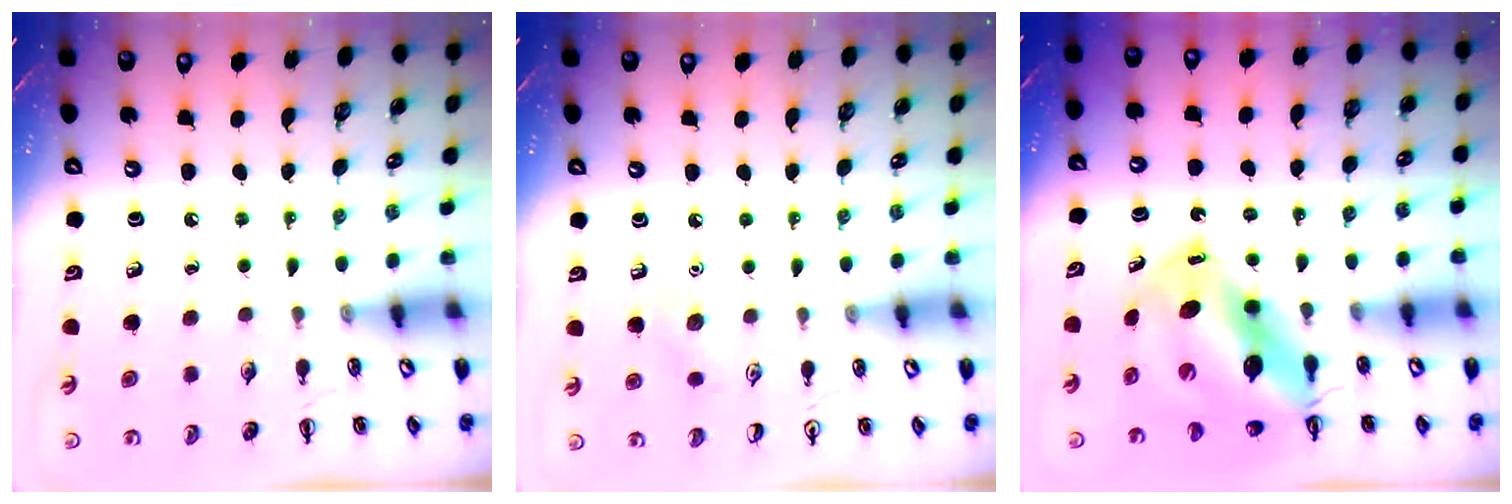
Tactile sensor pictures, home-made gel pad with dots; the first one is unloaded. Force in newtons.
{"total": 5.6, "press": 5.4, "slide": 1.7}
{"total": 12.7, "press": 12.2, "slide": 3.7}